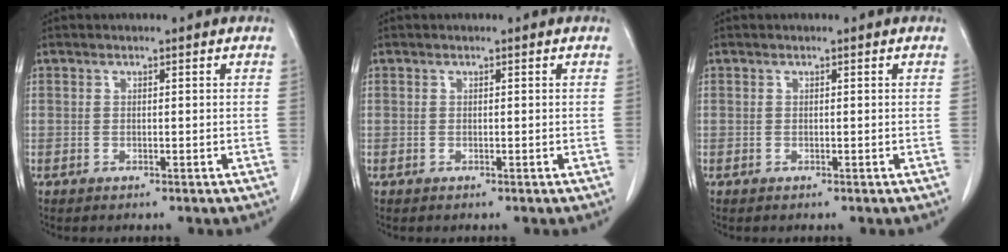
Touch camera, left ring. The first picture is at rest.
{"total": 0.0}
{"total": 0.0}